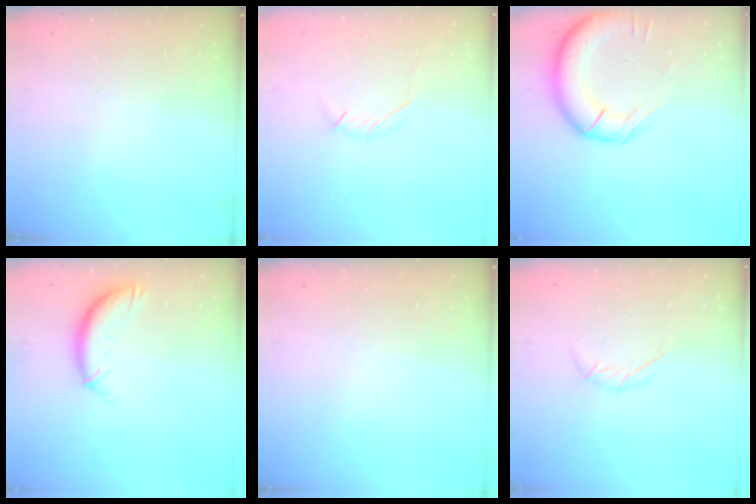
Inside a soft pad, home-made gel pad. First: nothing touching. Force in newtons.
{"total": 3.8, "press": 3.7, "slide": 1.0}
{"total": 15.4, "press": 14.9, "slide": 4.0}
{"total": 10.3, "press": 10.3, "slide": 0.8}
{"total": 0.0}
{"total": 5.7, "press": 5.7, "slide": 0.9}